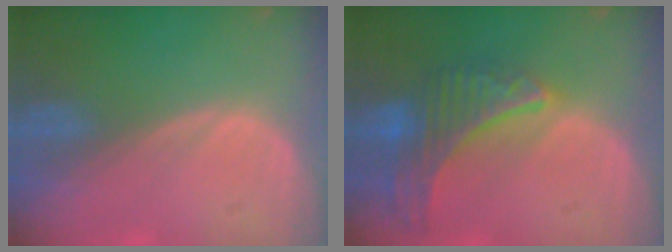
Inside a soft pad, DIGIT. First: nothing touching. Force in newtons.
{"total": 9.3, "press": 8.2, "slide": 4.4}